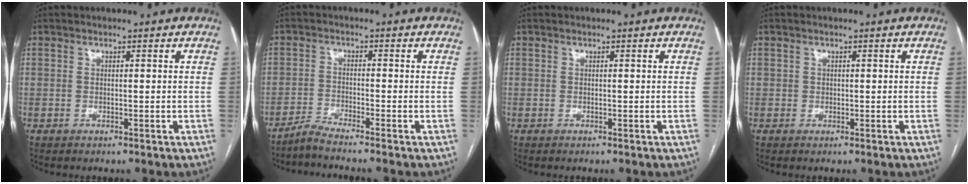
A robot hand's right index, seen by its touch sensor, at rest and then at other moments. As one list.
[{"total": 3.6, "force": [-3.2, -1.3, 0.9], "torque": [-0.028, -0.016, -0.069]}, {"total": 0.0}, {"total": 0.6, "force": [0.2, 0.6, 0.1], "torque": [0.000, 0.003, 0.006]}]